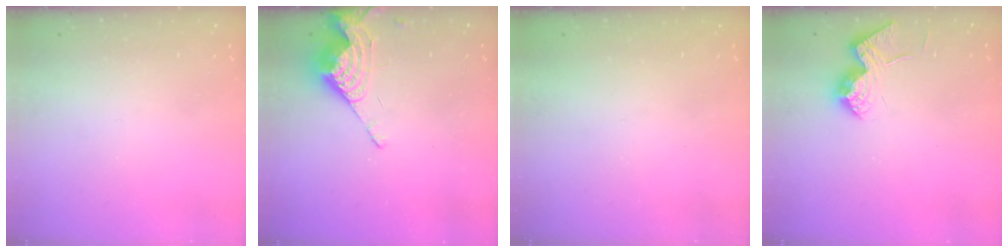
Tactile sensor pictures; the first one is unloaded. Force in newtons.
{"total": 8.7, "press": 8.6, "slide": 0.2}
{"total": 0.9, "press": 0.9, "slide": 0.1}
{"total": 15.0, "press": 15.0, "slide": 0.9}